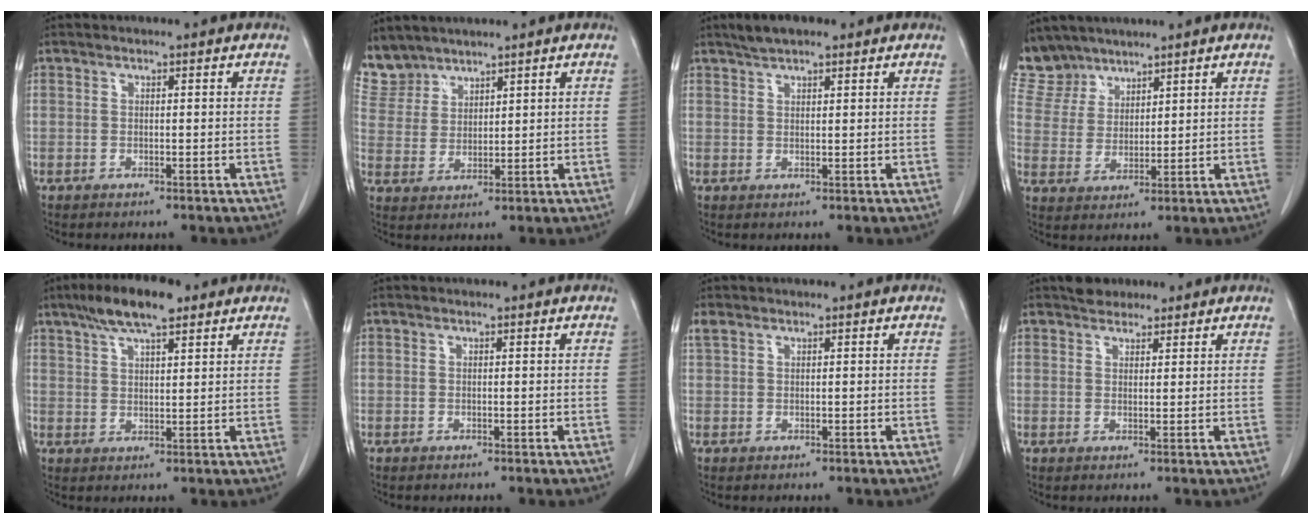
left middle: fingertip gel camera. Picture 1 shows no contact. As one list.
[{"total": 6.1, "force": [5.6, 2.2, -0.3], "torque": [0.001, 0.005, 0.127]}, {"total": 4.1, "force": [3.1, 1.1, 2.4], "torque": [-0.050, 0.014, 0.055]}, {"total": 7.1, "force": [6.4, 3.2, 0.0], "torque": [-0.002, 0.006, 0.139]}, {"total": 8.4, "force": [5.8, 2.0, 5.8], "torque": [-0.109, 0.015, 0.098]}, {"total": 0.0}, {"total": 1.1, "force": [0.9, 0.6, 0.5], "torque": [-0.018, 0.015, 0.022]}, {"total": 3.0, "force": [2.5, 1.5, 0.7], "torque": [-0.015, 0.014, 0.040]}]